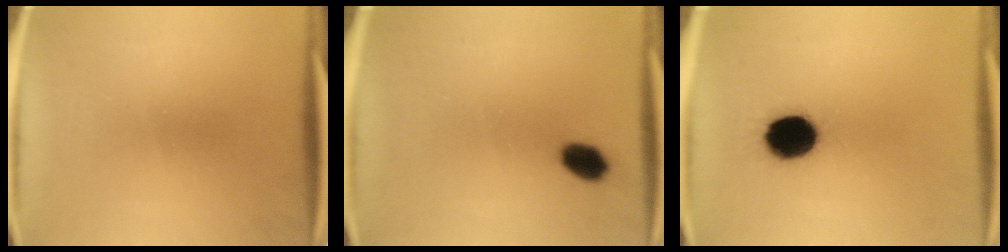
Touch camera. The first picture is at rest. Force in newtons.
{"total": 4.6}
{"total": 12.6}